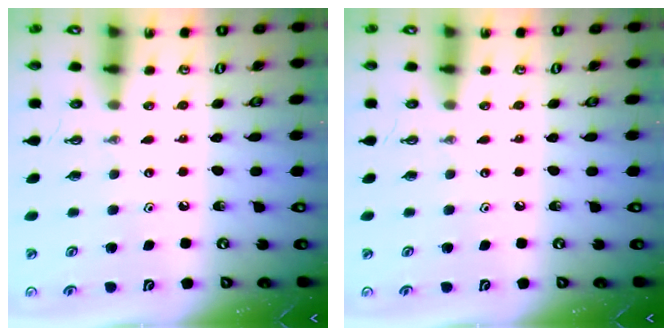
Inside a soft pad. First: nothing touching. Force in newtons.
{"total": 0.0}